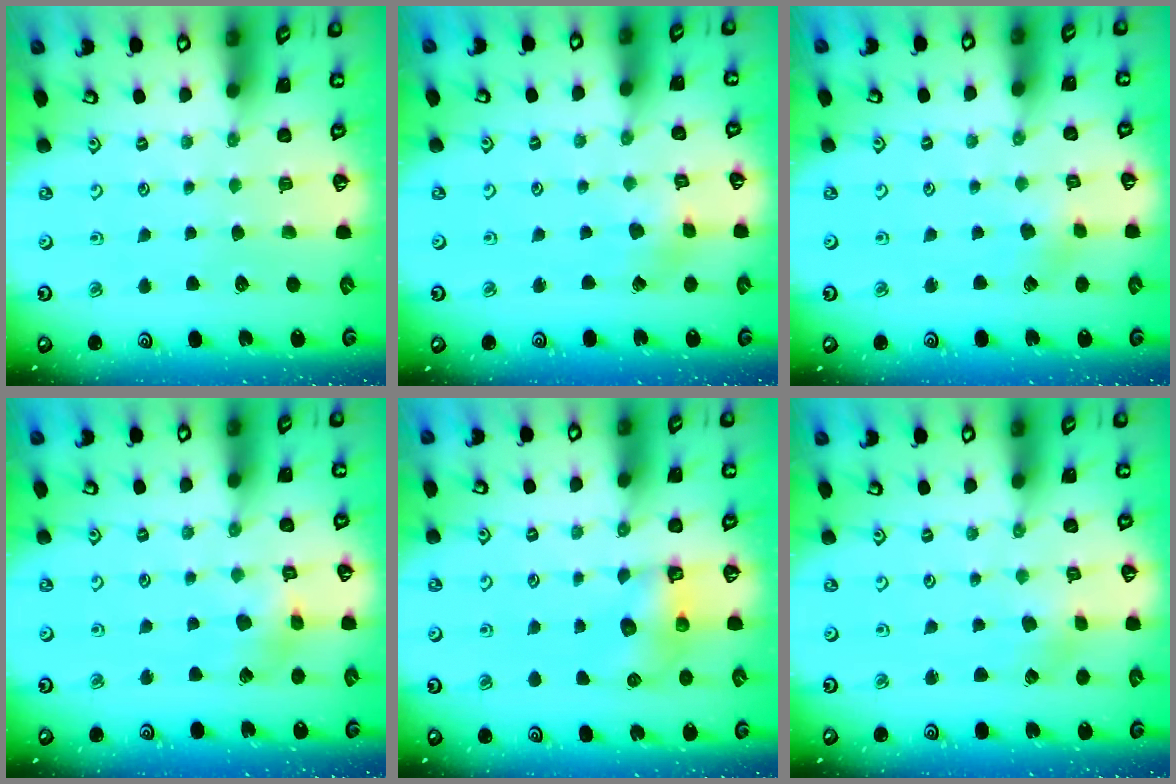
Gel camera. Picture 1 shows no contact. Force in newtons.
{"total": 2.7, "press": 2.7, "slide": 0.3}
{"total": 2.2, "press": 2.2, "slide": 0.2}
{"total": 5.6, "press": 5.6, "slide": 0.5}
{"total": 6.6, "press": 6.6, "slide": 0.3}
{"total": 0.9, "press": 0.9, "slide": 0.2}